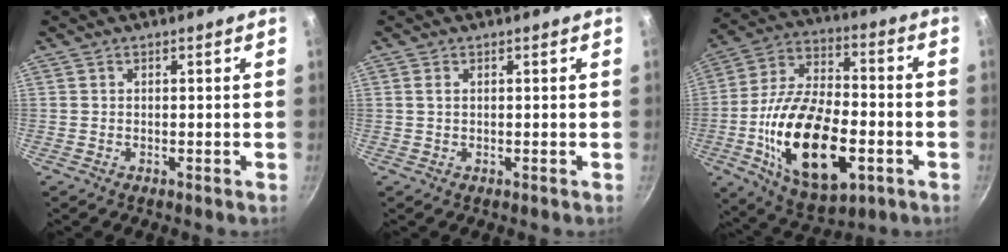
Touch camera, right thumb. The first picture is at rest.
{"total": 1.2, "force": [0.3, 0.7, 0.9], "torque": [-0.017, 0.001, 0.004]}
{"total": 24.2, "force": [-6.3, 12.6, 19.6], "torque": [-0.343, 0.023, -0.106]}